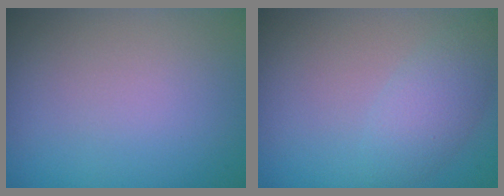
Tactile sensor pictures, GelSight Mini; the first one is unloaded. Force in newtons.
{"total": 2.8, "press": 2.8, "slide": 0.1}